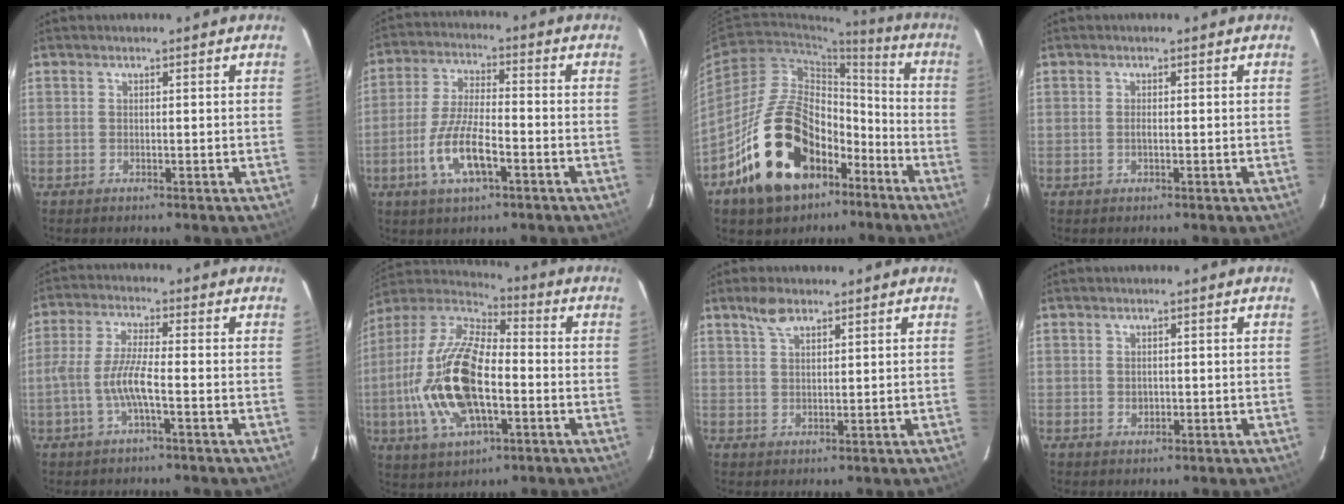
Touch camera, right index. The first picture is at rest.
{"total": 10.6, "force": [-4.4, 3.3, 9.0], "torque": [-0.188, -0.002, -0.082]}
{"total": 21.7, "force": [-12.1, 13.0, 12.5], "torque": [-0.236, 0.022, -0.177]}
{"total": 0.7, "force": [-0.2, 0.2, 0.7], "torque": [-0.013, 0.002, -0.004]}
{"total": 6.8, "force": [-2.4, 0.7, 6.4], "torque": [-0.136, 0.004, -0.045]}
{"total": 21.1, "force": [-4.2, 9.6, 18.4], "torque": [-0.389, -0.003, -0.080]}
{"total": 3.8, "force": [2.7, 1.5, 2.2], "torque": [-0.041, 0.009, 0.051]}
{"total": 1.4, "force": [-0.2, 1.2, 0.7], "torque": [-0.008, 0.003, -0.002]}